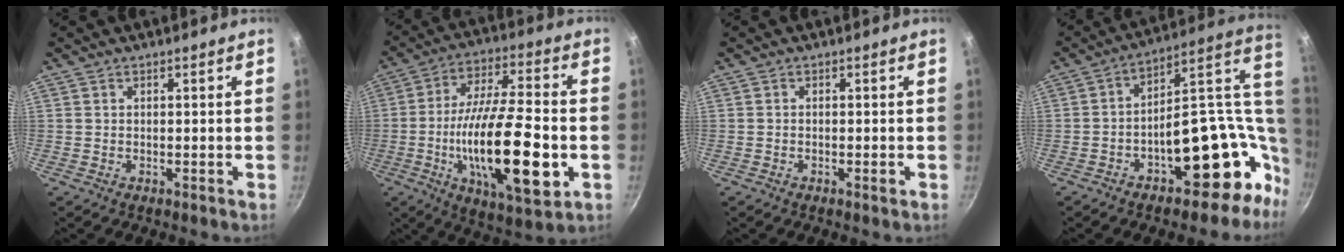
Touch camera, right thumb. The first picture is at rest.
{"total": 23.4, "force": [-5.2, 7.6, 21.5], "torque": [-0.363, 0.017, -0.086]}
{"total": 0.9, "force": [-0.5, 0.2, 0.8], "torque": [-0.019, 0.004, -0.010]}
{"total": 21.6, "force": [-3.0, 13.2, 16.8], "torque": [-0.161, 0.048, -0.028]}